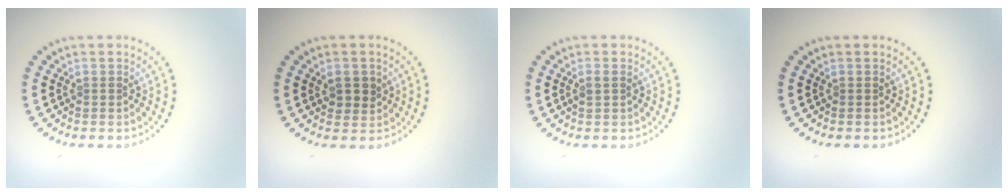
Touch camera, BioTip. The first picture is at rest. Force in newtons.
{"total": 2.0, "press": 1.9, "slide": 0.5}
{"total": 0.9, "press": 0.9, "slide": 0.2}
{"total": 0.0}